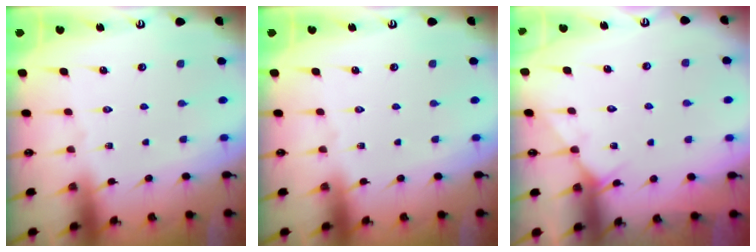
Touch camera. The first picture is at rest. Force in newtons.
{"total": 0.0}
{"total": 4.7, "press": 4.7, "slide": 0.4}